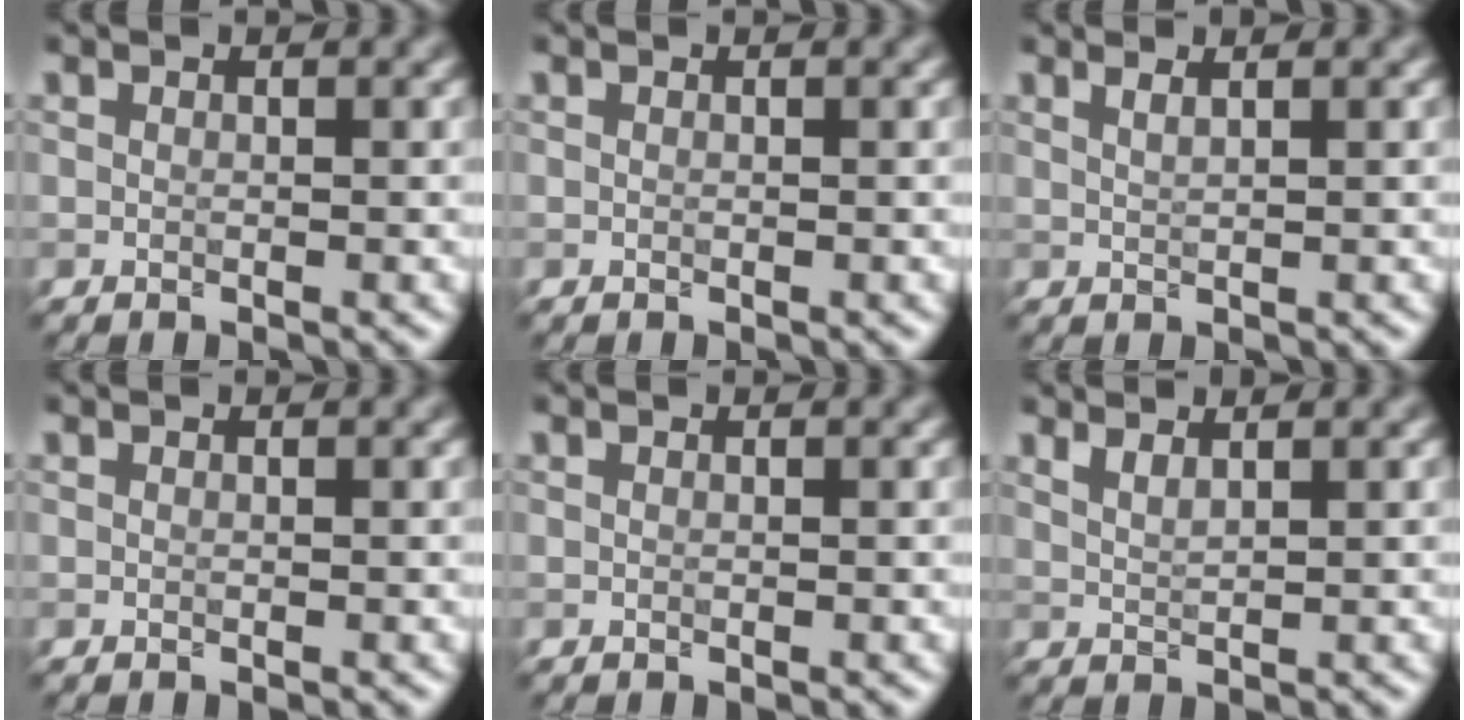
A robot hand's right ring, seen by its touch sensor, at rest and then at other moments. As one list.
[{"total": 0.0}, {"total": 1.5, "force": [1.0, 0.6, 1.0], "torque": [-0.007, 0.001, 0.004]}, {"total": 0.0}, {"total": 0.0}, {"total": 1.4, "force": [1.0, 0.4, 0.8], "torque": [-0.013, 0.000, 0.019]}]